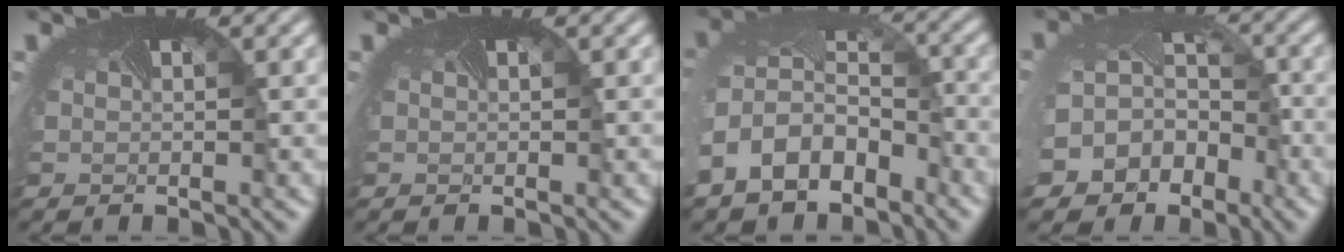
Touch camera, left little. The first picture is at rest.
{"total": 0.0}
{"total": 8.8, "force": [-4.0, 6.3, 4.6], "torque": [-0.122, -0.024, -0.066]}
{"total": 9.0, "force": [-5.2, 7.0, 2.4], "torque": [-0.062, -0.040, -0.071]}